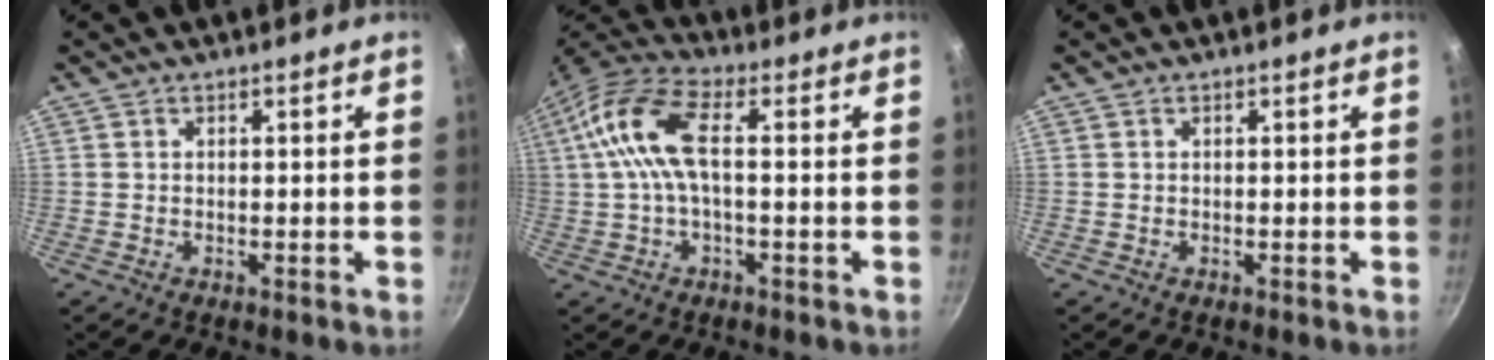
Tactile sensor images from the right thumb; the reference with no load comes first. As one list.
[{"total": 12.0, "force": [1.0, 5.1, 10.8], "torque": [-0.238, 0.027, 0.005]}, {"total": 0.0}]